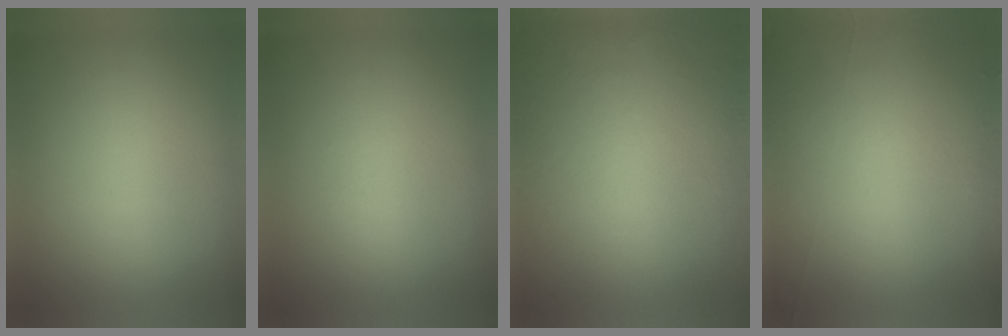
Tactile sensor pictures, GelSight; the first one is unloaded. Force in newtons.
{"total": 1.4}
{"total": 8.3}
{"total": 4.5}